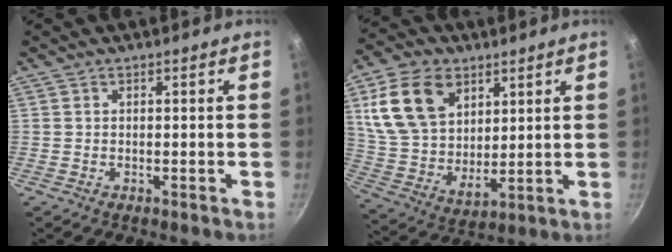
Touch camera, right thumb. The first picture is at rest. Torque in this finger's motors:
{"motor_torque": [-0.76, 1.23, 0.80, 0.32, 0.16]}